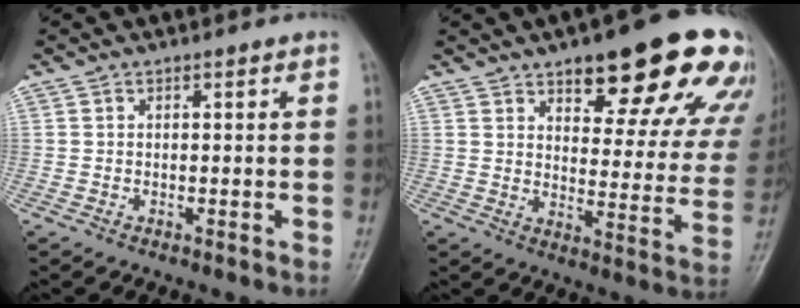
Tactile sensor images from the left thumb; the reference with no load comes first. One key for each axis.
{"total": 22.3, "fx": 14.0, "fy": 7.7, "fz": 15.6, "tx": -0.150, "ty": -0.052, "tz": 0.180}